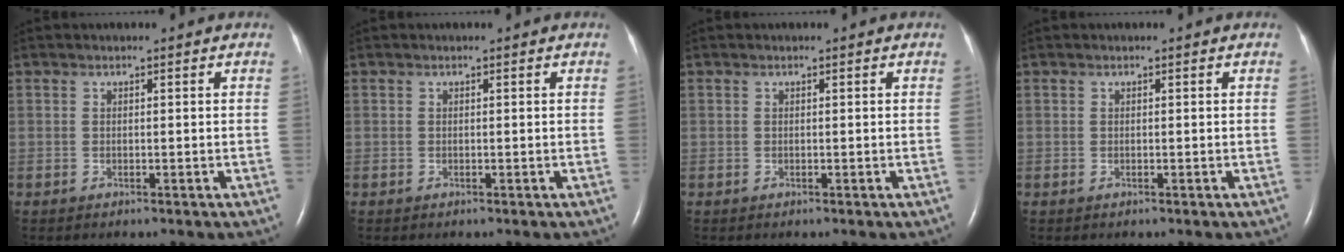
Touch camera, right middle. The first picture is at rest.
{"total": 0.0}
{"total": 0.0}
{"total": 0.0}